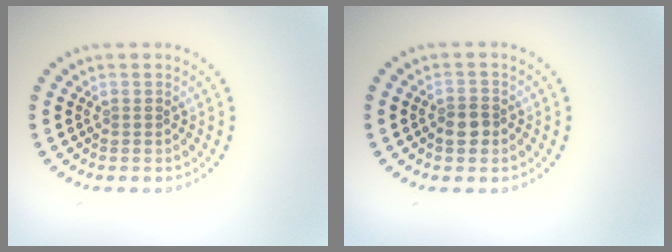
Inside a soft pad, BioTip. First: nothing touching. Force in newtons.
{"total": 1.8, "press": 1.7, "slide": 0.5}